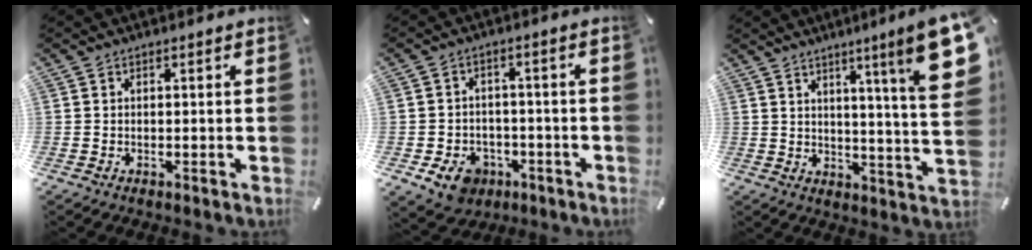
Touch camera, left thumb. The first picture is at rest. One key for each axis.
{"total": 7.8, "fx": -3.9, "fy": 5.9, "fz": 3.2, "tx": -0.065, "ty": 0.022, "tz": -0.073}
{"total": 15.4, "fx": 7.9, "fy": 0.3, "fz": 13.3, "tx": -0.201, "ty": -0.054, "tz": 0.111}